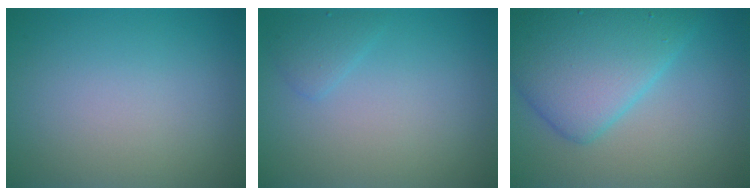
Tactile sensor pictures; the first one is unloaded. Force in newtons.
{"total": 1.3, "press": 1.3, "slide": 0.1}
{"total": 7.6, "press": 7.6, "slide": 0.1}